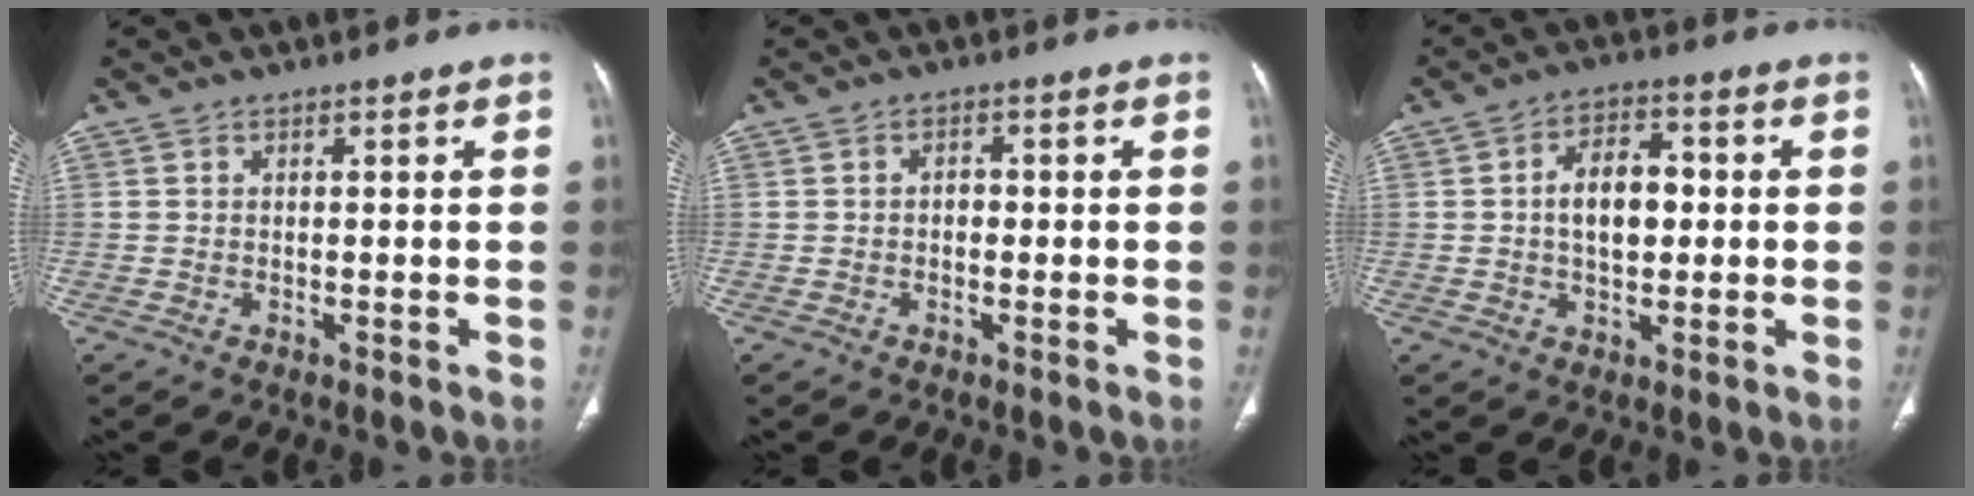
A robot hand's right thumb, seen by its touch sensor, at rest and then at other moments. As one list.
[{"total": 1.4, "force": [-0.3, 1.1, 0.9], "torque": [-0.005, 0.006, -0.008]}, {"total": 8.2, "force": [0.3, 5.0, 6.5], "torque": [-0.090, 0.018, -0.001]}]